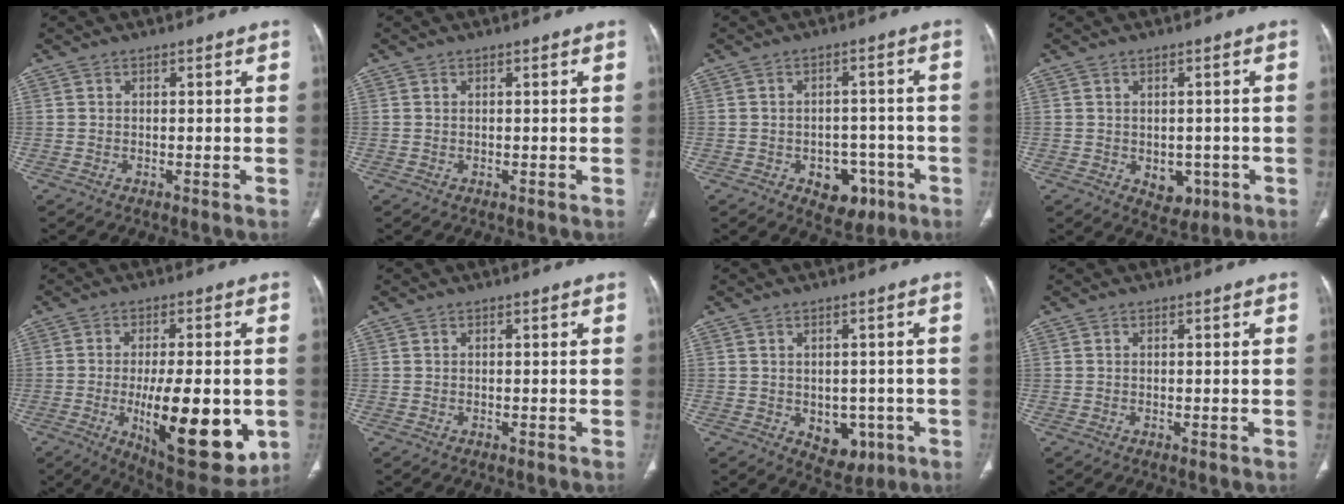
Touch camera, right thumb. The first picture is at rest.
{"total": 0.0}
{"total": 7.7, "force": [-3.4, 5.5, 4.1], "torque": [-0.019, 0.029, -0.037]}
{"total": 4.9, "force": [-1.2, 3.6, 3.1], "torque": [-0.021, 0.003, -0.002]}
{"total": 20.5, "force": [-4.4, 7.7, 18.5], "torque": [-0.249, -0.022, -0.044]}
{"total": 0.0}
{"total": 6.7, "force": [-1.7, 4.9, 4.2], "torque": [-0.026, 0.007, -0.006]}
{"total": 0.0}